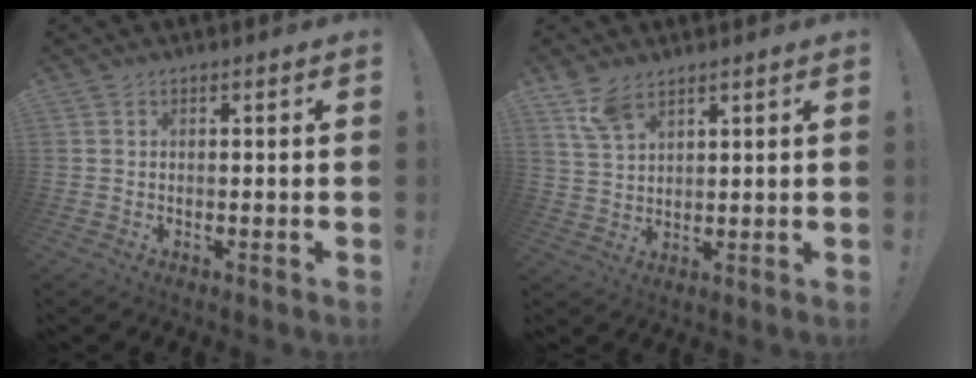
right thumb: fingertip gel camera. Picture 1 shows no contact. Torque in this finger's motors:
{"motor_torque": [0.10, 0.29, 0.81, 0.42, 0.01]}